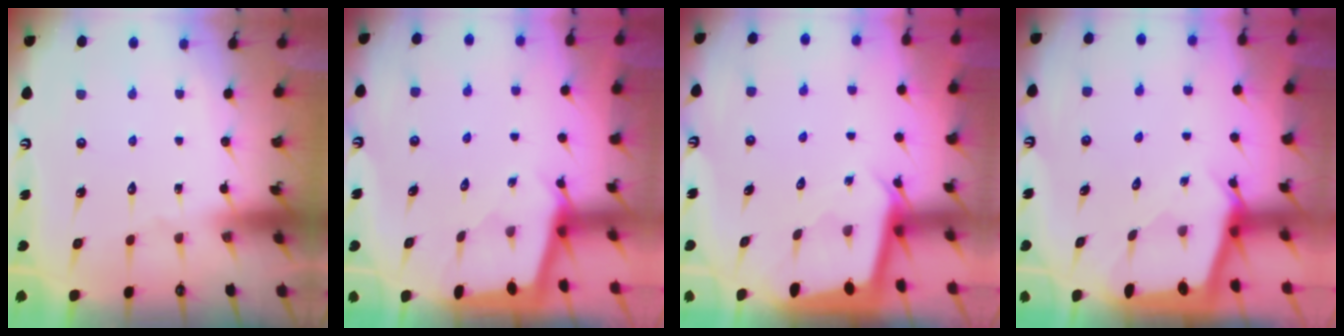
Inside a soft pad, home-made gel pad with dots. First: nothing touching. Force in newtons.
{"total": 1.9, "press": 1.9, "slide": 0.1}
{"total": 1.9, "press": 1.9, "slide": 0.0}
{"total": 2.1, "press": 2.1, "slide": 0.1}